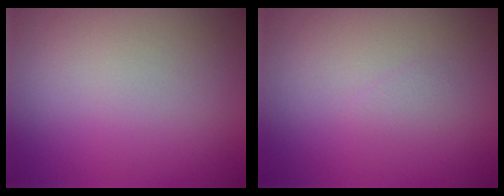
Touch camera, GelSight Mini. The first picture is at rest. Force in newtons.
{"total": 0.6, "press": 0.6, "slide": 0.1}